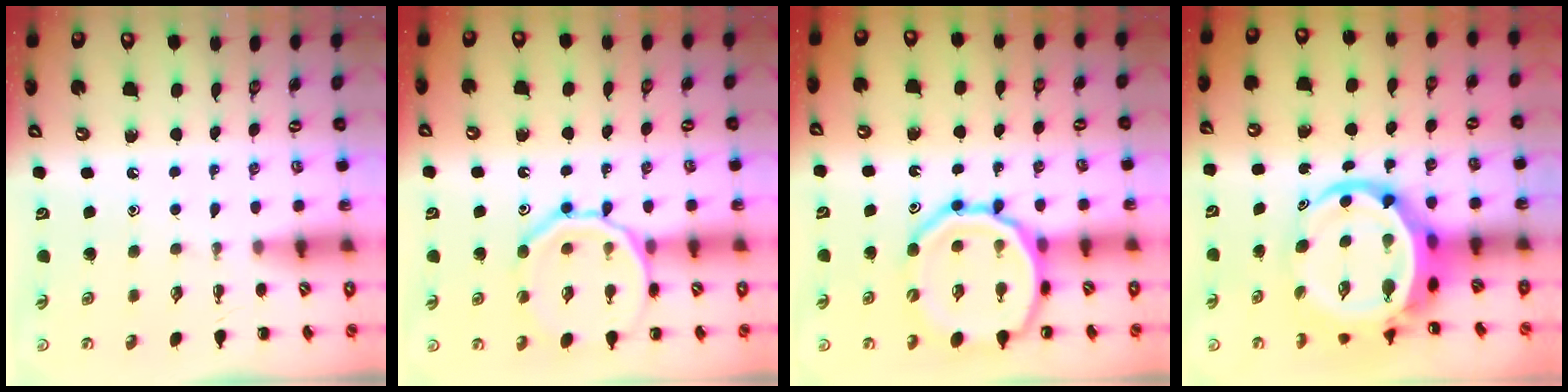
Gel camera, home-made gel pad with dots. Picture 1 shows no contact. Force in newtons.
{"total": 14.7, "press": 14.6, "slide": 1.4}
{"total": 17.7, "press": 17.4, "slide": 3.3}
{"total": 10.5, "press": 10.1, "slide": 2.9}